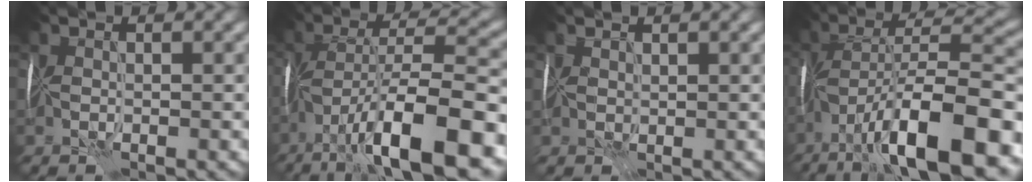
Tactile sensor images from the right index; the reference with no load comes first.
{"total": 12.6, "force": [-6.4, 3.8, 10.2], "torque": [-0.170, 0.020, -0.104]}
{"total": 1.1, "force": [1.0, 0.2, 0.2], "torque": [-0.002, 0.005, 0.018]}
{"total": 13.9, "force": [-7.2, 4.5, 11.0], "torque": [-0.178, 0.020, -0.121]}